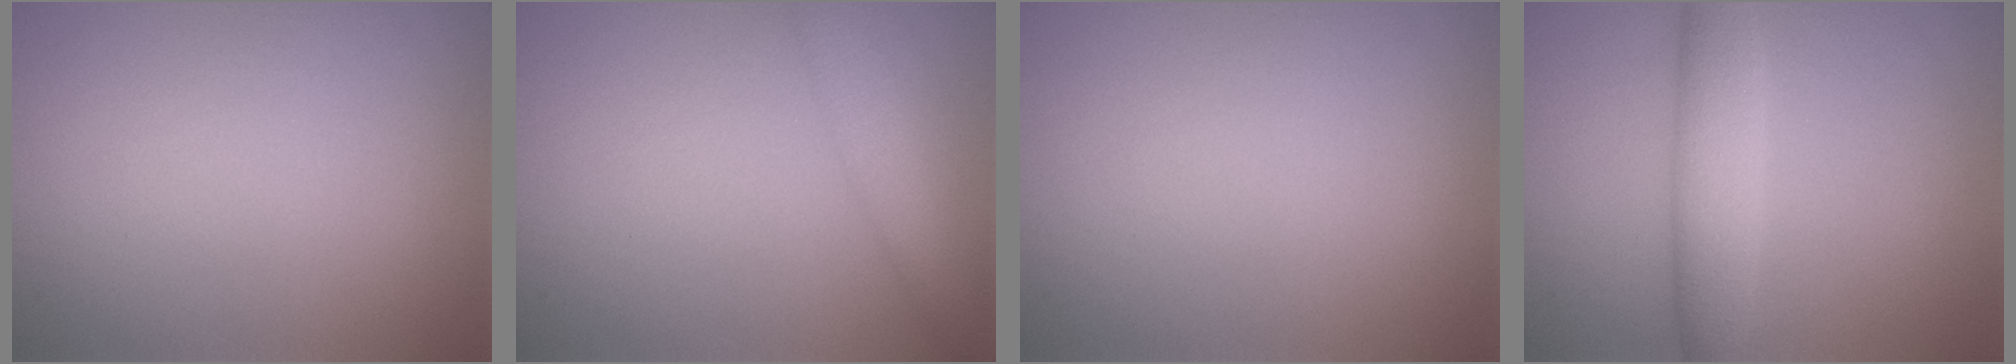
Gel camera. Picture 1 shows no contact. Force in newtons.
{"total": 3.0, "press": 3.0, "slide": 0.1}
{"total": 0.0}
{"total": 4.1, "press": 4.1, "slide": 0.1}